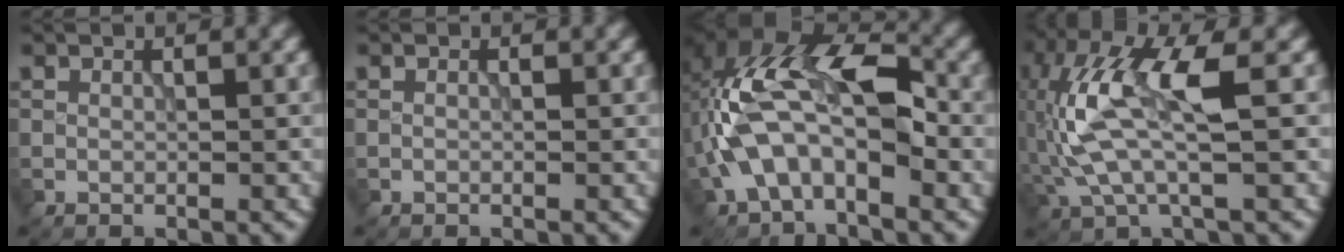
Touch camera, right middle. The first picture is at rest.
{"total": 0.0}
{"total": 9.8, "force": [-1.3, 5.1, 8.3], "torque": [-0.169, 0.023, -0.029]}
{"total": 8.5, "force": [0.2, 2.5, 8.1], "torque": [-0.192, 0.010, 0.003]}